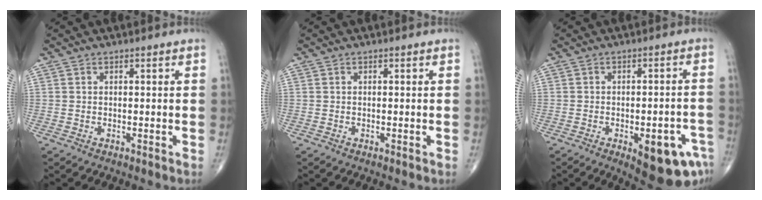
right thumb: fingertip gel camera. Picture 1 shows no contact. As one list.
[{"total": 0.0}, {"total": 12.5, "force": [-5.7, 4.6, 10.1], "torque": [-0.095, 0.023, -0.062]}]